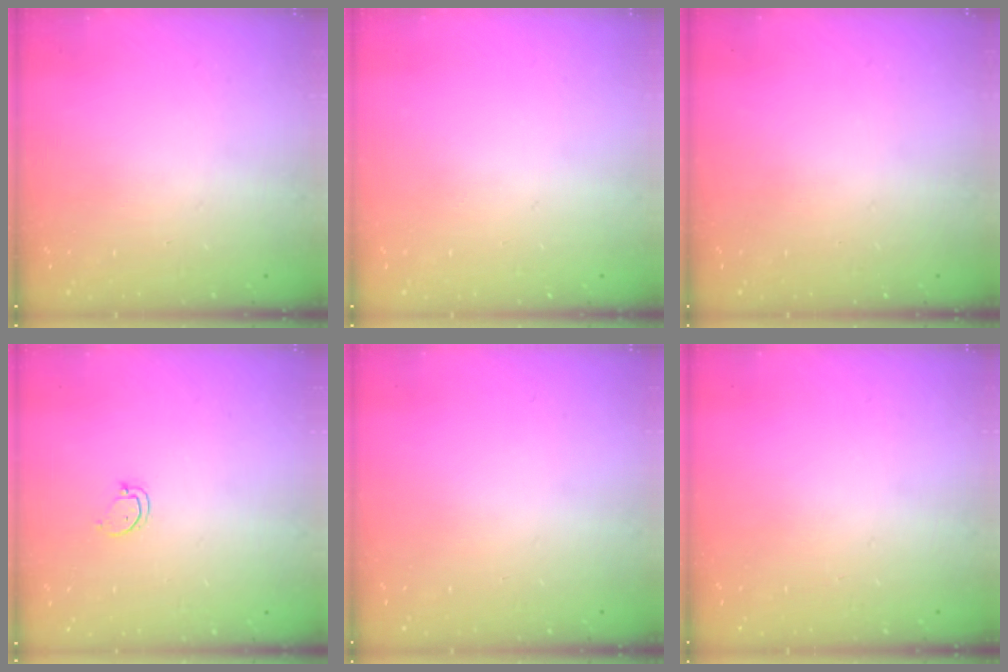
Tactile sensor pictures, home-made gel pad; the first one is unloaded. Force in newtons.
{"total": 0.0}
{"total": 0.0}
{"total": 2.5, "press": 2.5, "slide": 0.3}
{"total": 0.0}
{"total": 0.0}